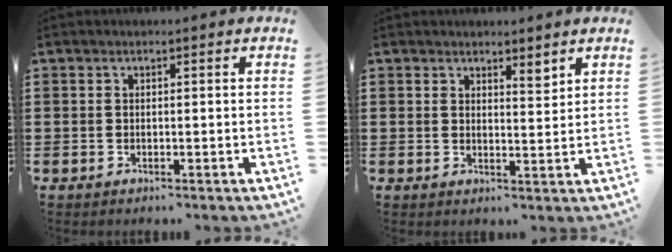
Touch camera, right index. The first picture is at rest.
{"total": 2.4, "force": [2.3, 0.5, 0.7], "torque": [-0.011, -0.001, 0.041]}